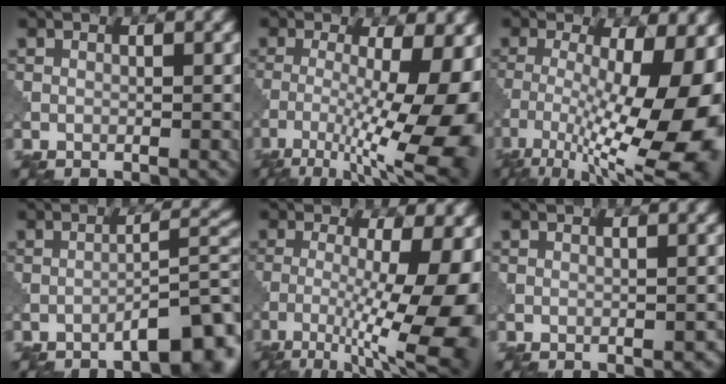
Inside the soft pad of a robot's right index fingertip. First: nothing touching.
{"total": 12.6, "force": [-3.8, 3.8, 11.4], "torque": [-0.186, -0.014, -0.056]}
{"total": 15.3, "force": [-4.0, 5.3, 13.8], "torque": [-0.213, -0.017, -0.058]}
{"total": 5.5, "force": [-3.7, 1.1, 3.9], "torque": [-0.047, 0.021, -0.050]}
{"total": 11.4, "force": [-3.4, 3.1, 10.4], "torque": [-0.182, -0.018, -0.042]}
{"total": 0.9, "force": [-0.8, 0.3, 0.4], "torque": [-0.005, 0.001, -0.007]}